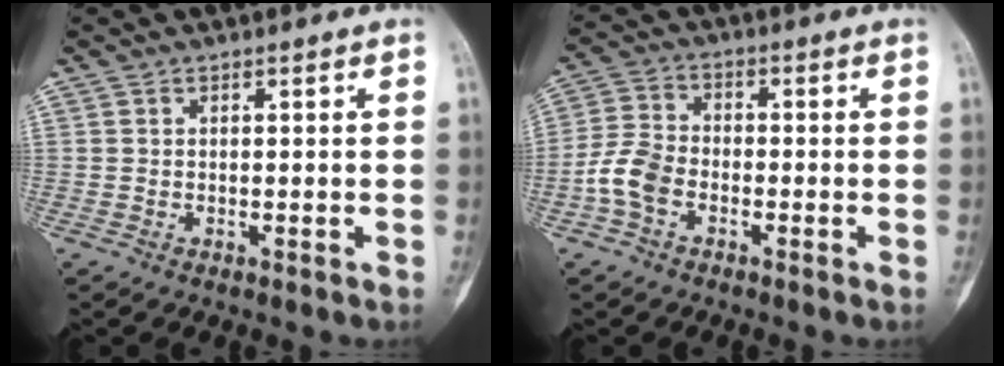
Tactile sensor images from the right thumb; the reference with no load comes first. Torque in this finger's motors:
{"motor_torque": [0.28, 0.25, 0.07, -0.12, 0.08]}